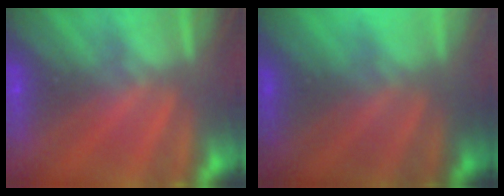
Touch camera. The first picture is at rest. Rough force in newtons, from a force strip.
{"total": 2.7}